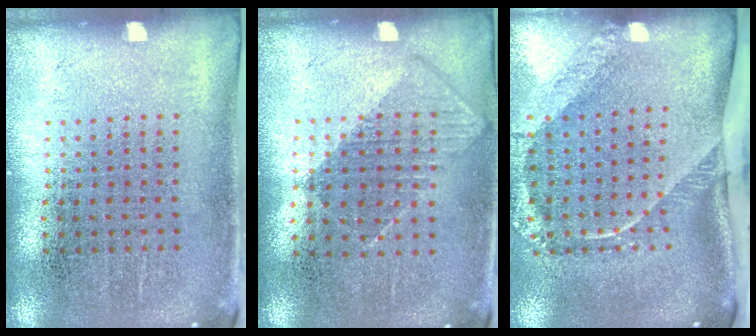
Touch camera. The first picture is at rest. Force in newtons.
{"total": 0.8, "press": 0.7, "slide": 0.4}
{"total": 2.6, "press": 1.7, "slide": 2.0}